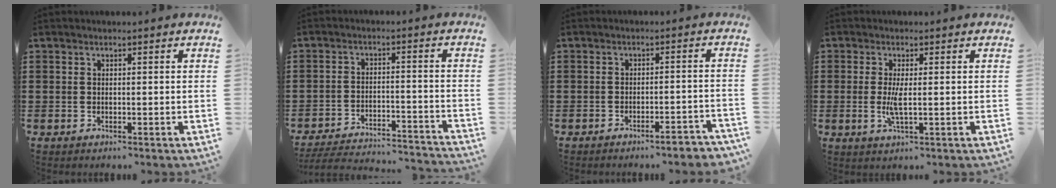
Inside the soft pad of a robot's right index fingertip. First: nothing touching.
{"total": 4.7, "force": [-4.5, 0.1, 1.2], "torque": [-0.031, -0.007, -0.094]}
{"total": 2.6, "force": [-2.4, -0.1, 1.1], "torque": [-0.021, -0.001, -0.047]}
{"total": 3.5, "force": [-0.2, 0.6, 3.4], "torque": [-0.076, -0.009, -0.008]}